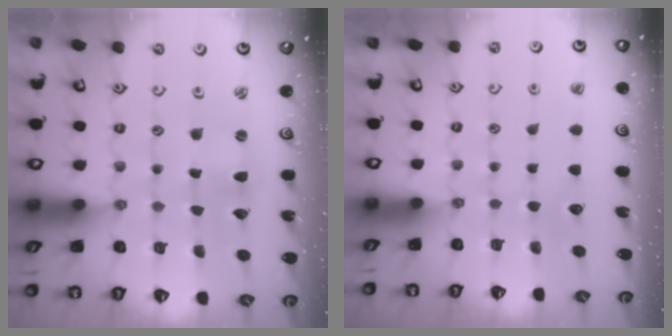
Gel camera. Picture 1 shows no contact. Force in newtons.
{"total": 0.0}